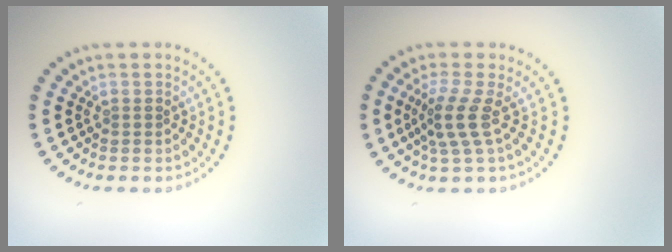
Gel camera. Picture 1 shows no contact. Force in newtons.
{"total": 2.9, "press": 2.2, "slide": 1.9}